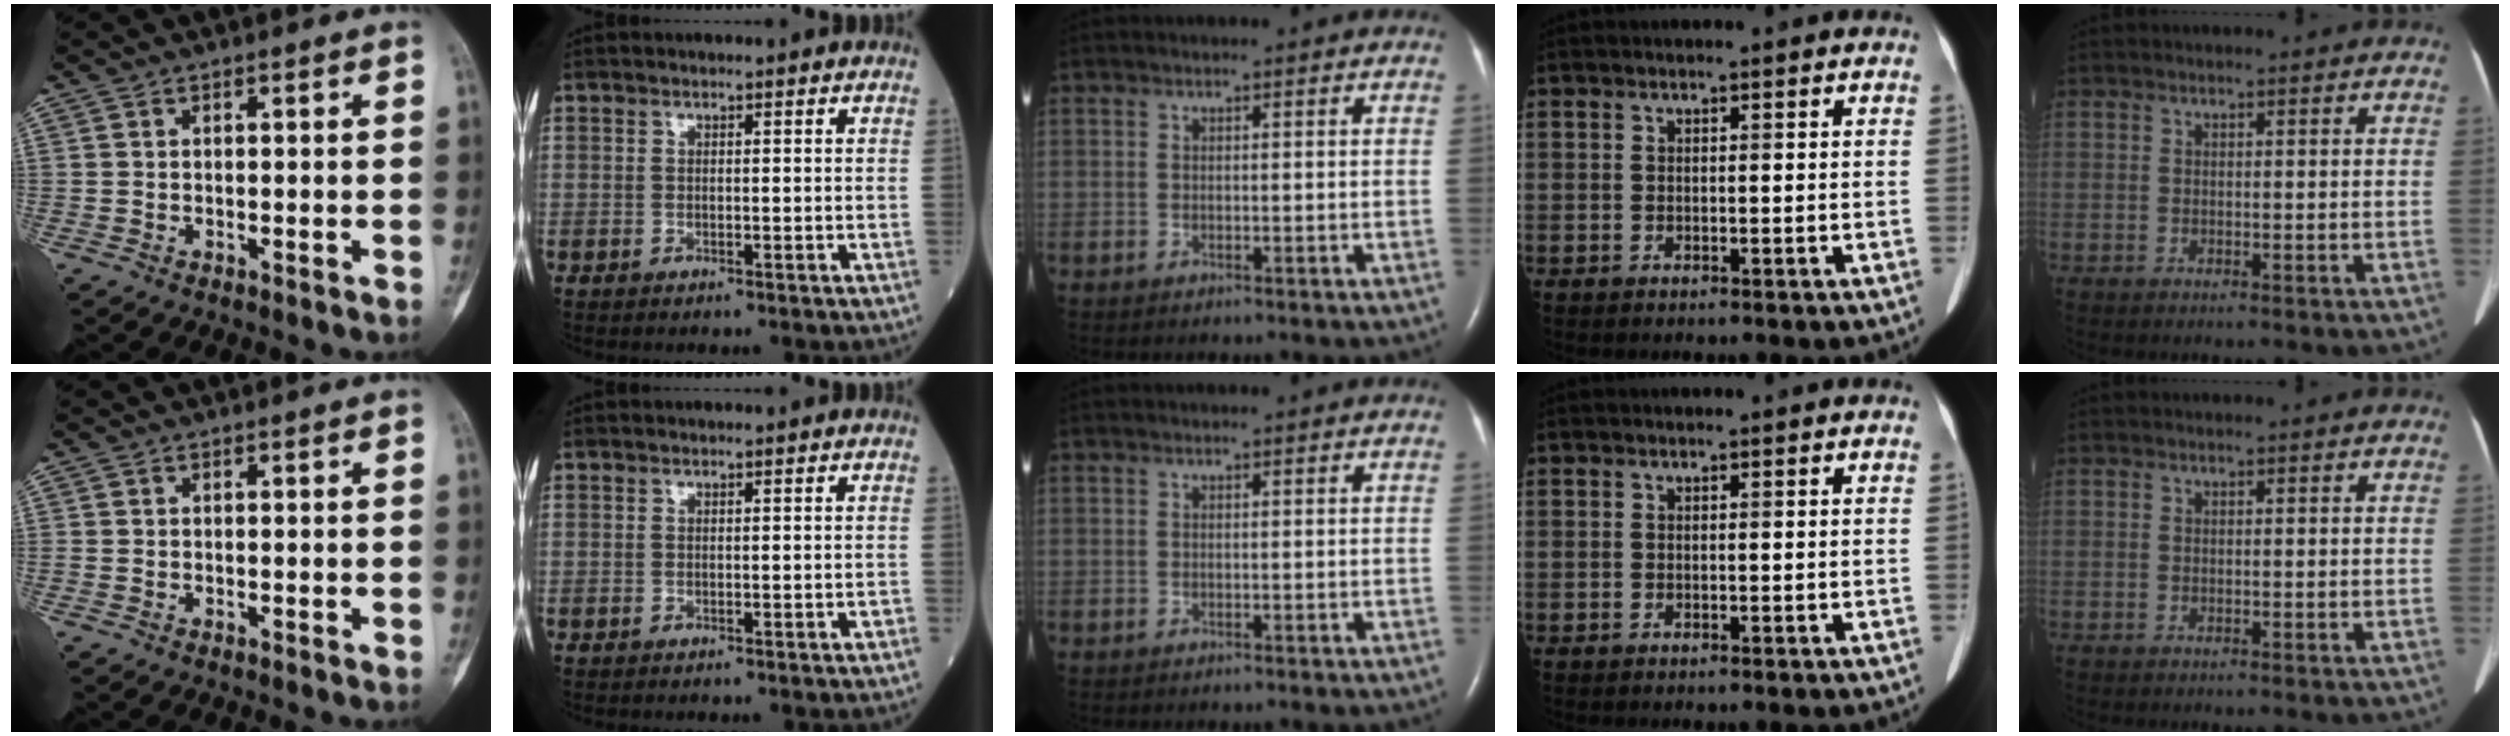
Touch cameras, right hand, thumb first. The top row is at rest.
{}